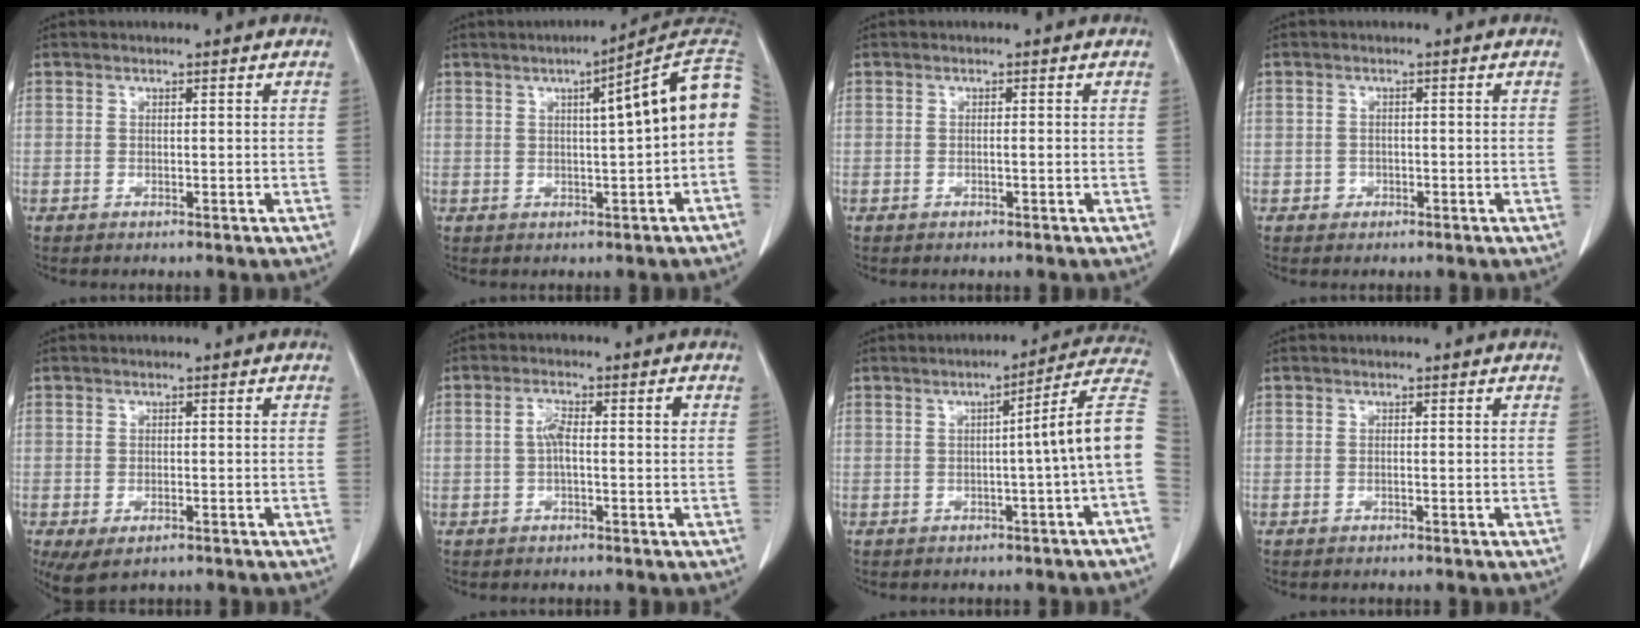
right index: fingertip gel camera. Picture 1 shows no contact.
{"total": 10.4, "force": [1.6, 0.3, 10.3], "torque": [-0.130, 0.031, 0.014]}
{"total": 0.6, "force": [-0.2, 0.0, 0.6], "torque": [-0.011, 0.001, -0.001]}
{"total": 1.3, "force": [-0.6, 1.1, 0.2], "torque": [0.001, 0.005, -0.009]}
{"total": 4.9, "force": [-2.7, 2.4, 3.3], "torque": [-0.059, -0.012, -0.039]}
{"total": 4.0, "force": [0.2, 1.0, 3.9], "torque": [-0.078, 0.017, 0.004]}
{"total": 9.6, "force": [-0.8, -1.8, 9.4], "torque": [-0.108, 0.020, -0.017]}
{"total": 0.0}